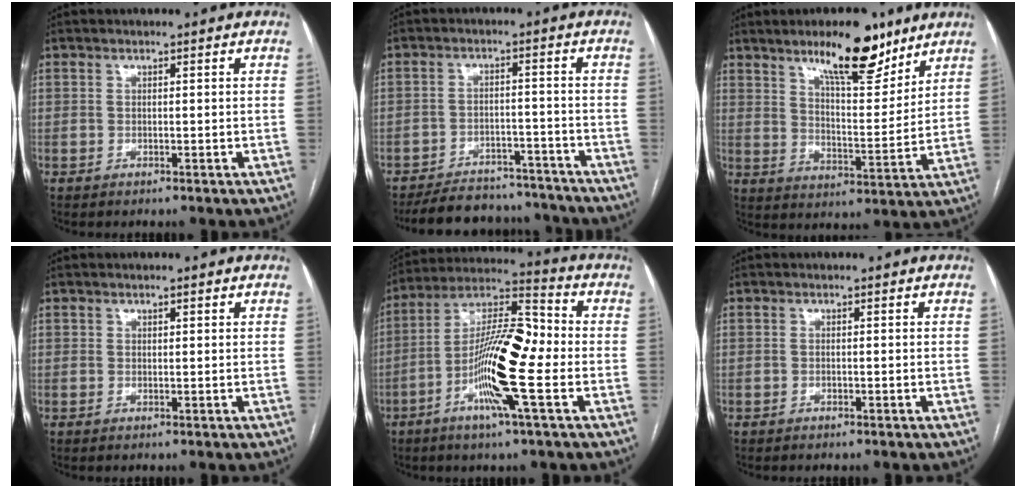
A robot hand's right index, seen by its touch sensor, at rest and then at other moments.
{"total": 14.4, "force": [-13.3, 4.7, 3.0], "torque": [-0.044, 0.017, -0.175]}
{"total": 12.9, "force": [9.2, 3.3, 8.5], "torque": [-0.127, -0.009, 0.147]}
{"total": 0.8, "force": [0.5, 0.3, 0.5], "torque": [-0.011, 0.003, 0.008]}
{"total": 15.1, "force": [-3.7, 1.6, 14.5], "torque": [-0.270, 0.006, -0.073]}
{"total": 0.0}